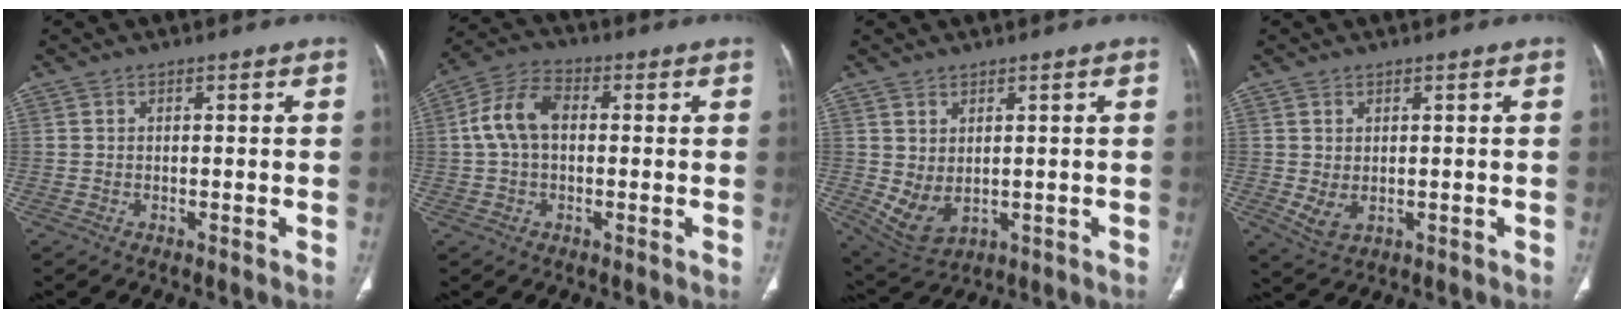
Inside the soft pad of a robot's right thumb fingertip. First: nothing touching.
{"total": 8.7, "force": [0.7, 5.5, 6.6], "torque": [-0.134, 0.027, 0.007]}
{"total": 6.1, "force": [0.2, 3.9, 4.7], "torque": [-0.087, -0.007, 0.030]}
{"total": 3.2, "force": [-0.1, 2.1, 2.4], "torque": [-0.047, -0.005, 0.013]}